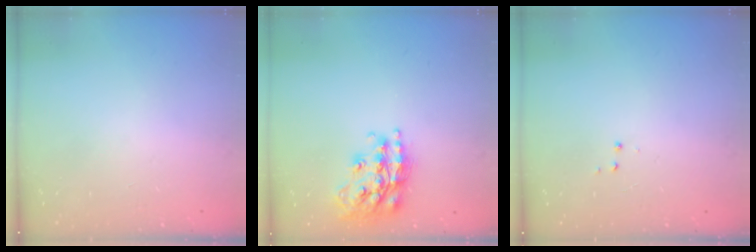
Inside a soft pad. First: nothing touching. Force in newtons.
{"total": 17.9, "press": 17.8, "slide": 1.3}
{"total": 2.9, "press": 2.8, "slide": 0.4}